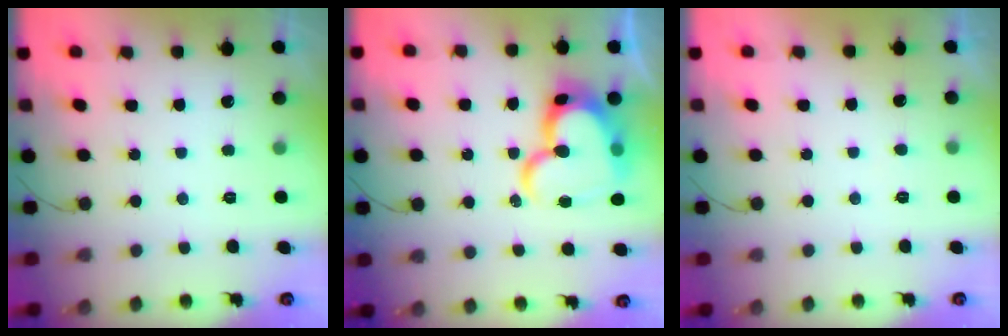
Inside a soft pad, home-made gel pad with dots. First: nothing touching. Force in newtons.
{"total": 21.0, "press": 20.9, "slide": 2.2}
{"total": 3.4, "press": 3.3, "slide": 0.3}